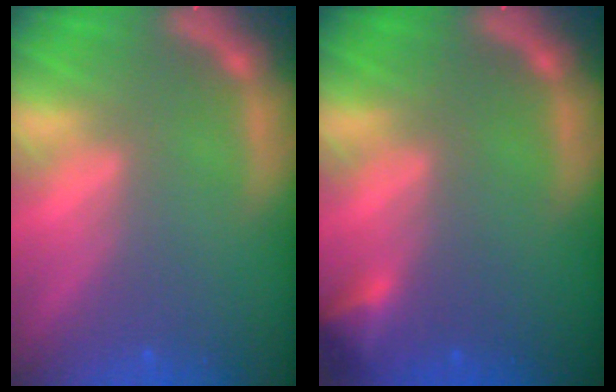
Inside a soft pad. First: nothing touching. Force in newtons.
{"total": 1.9}